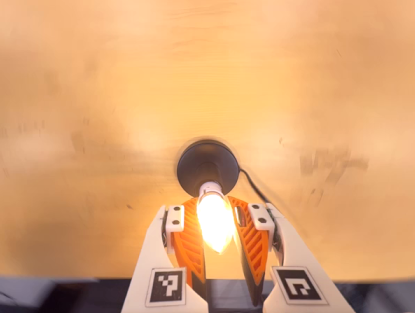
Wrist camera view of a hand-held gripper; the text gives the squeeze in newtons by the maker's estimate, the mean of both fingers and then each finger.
{"total": 17.3, "left": 16.6, "right": 17.9}